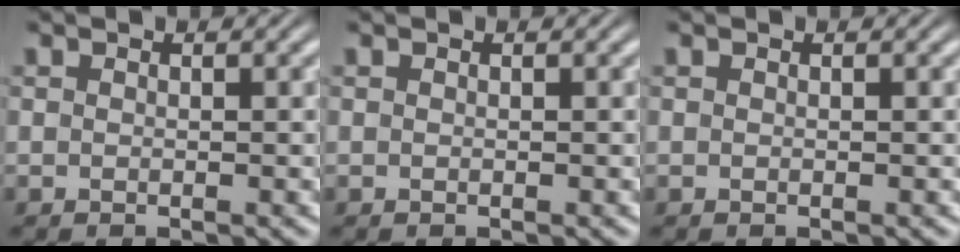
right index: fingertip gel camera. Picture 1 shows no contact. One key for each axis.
{"total": 0.0}
{"total": 0.0}